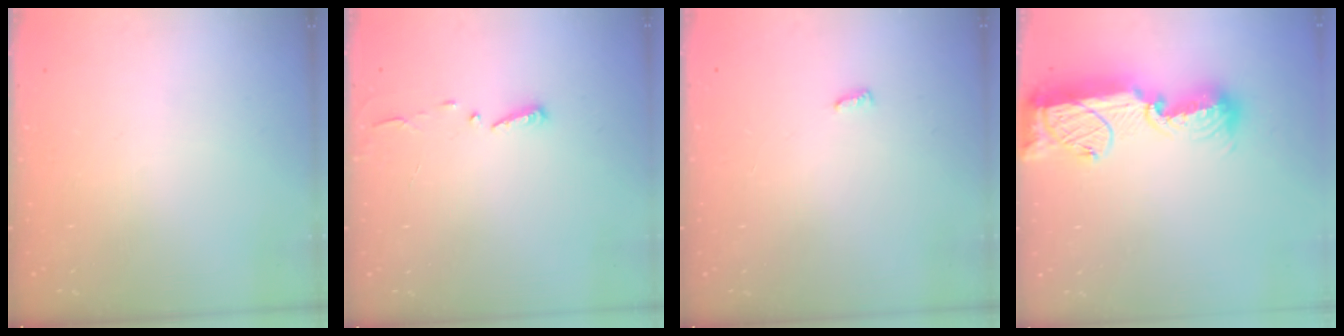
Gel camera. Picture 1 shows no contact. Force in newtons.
{"total": 3.0, "press": 2.9, "slide": 0.3}
{"total": 2.8, "press": 2.8, "slide": 0.4}
{"total": 16.5, "press": 16.4, "slide": 1.6}